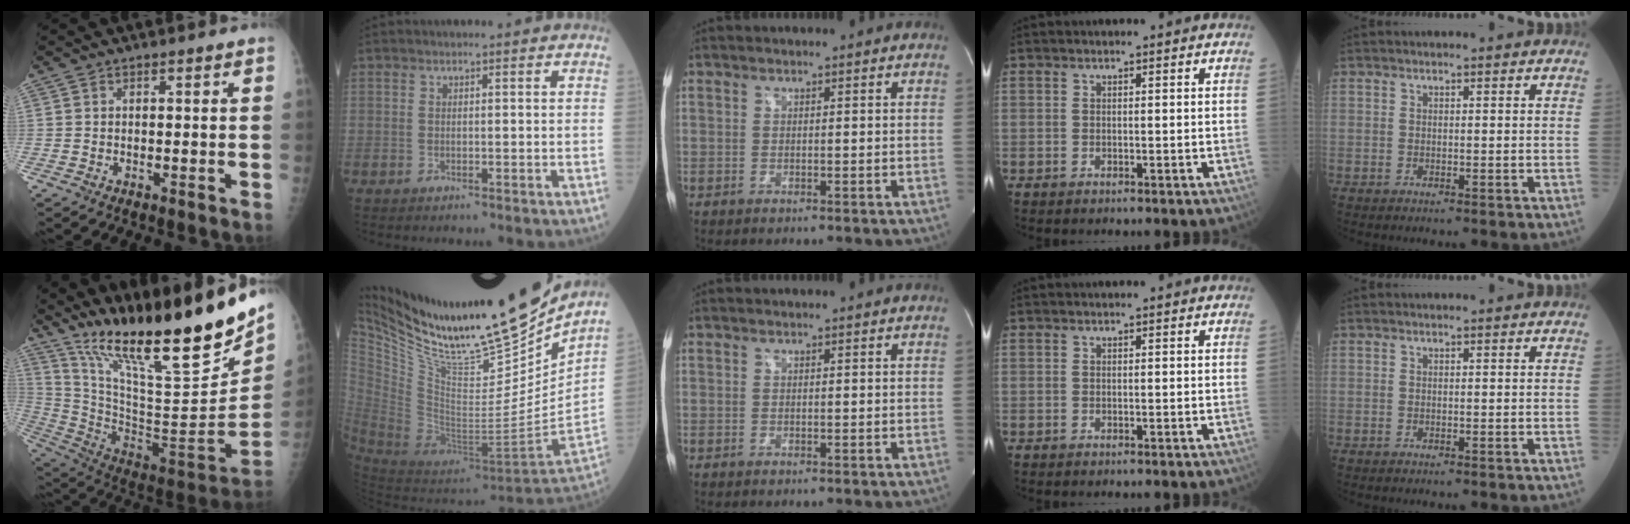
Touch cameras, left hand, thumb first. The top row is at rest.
{"thumb": {"total": 30.5, "force": [21.2, 4.2, 21.5], "torque": [-0.330, -0.105, 0.365]}, "index": {"total": 29.8, "force": [24.9, 4.2, 15.8], "torque": [-0.285, -0.068, 0.406]}}